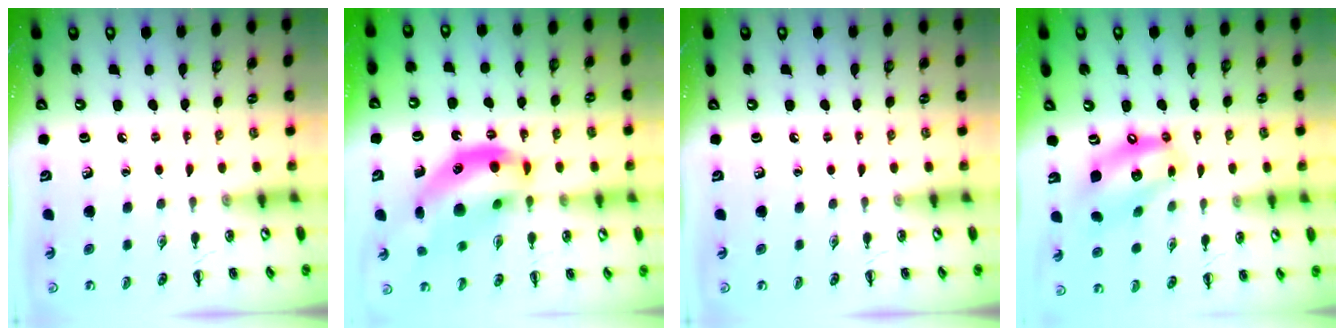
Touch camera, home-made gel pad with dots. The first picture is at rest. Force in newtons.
{"total": 15.5, "press": 15.1, "slide": 3.8}
{"total": 0.0}
{"total": 13.3, "press": 12.8, "slide": 3.4}